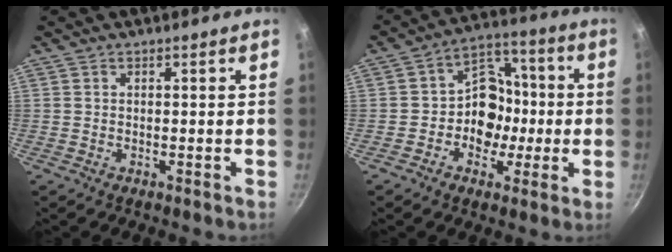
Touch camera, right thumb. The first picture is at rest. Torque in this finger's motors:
{"motor_torque": [0.50, 1.08, 0.78, -0.57, 0.00]}